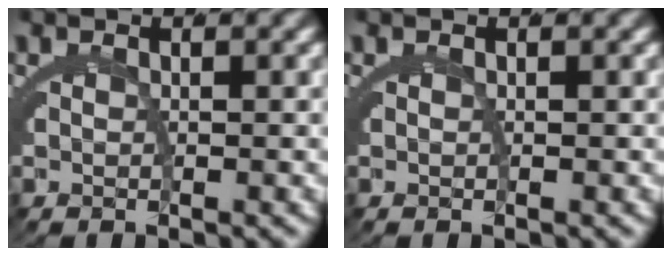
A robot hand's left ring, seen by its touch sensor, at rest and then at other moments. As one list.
[{"total": 0.0}]